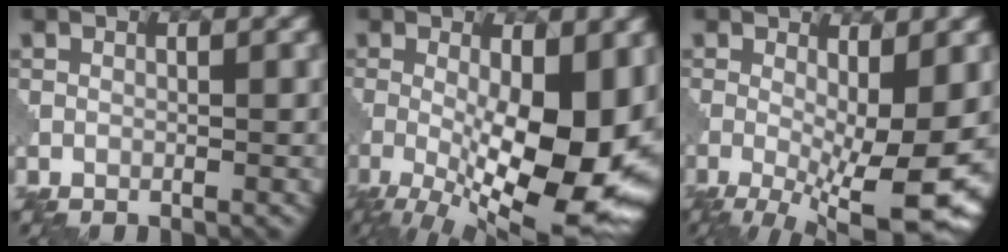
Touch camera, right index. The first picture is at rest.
{"total": 14.8, "force": [-2.6, 5.4, 13.5], "torque": [-0.205, -0.018, -0.034]}
{"total": 10.6, "force": [-2.1, 3.0, 10.0], "torque": [-0.165, -0.020, -0.027]}